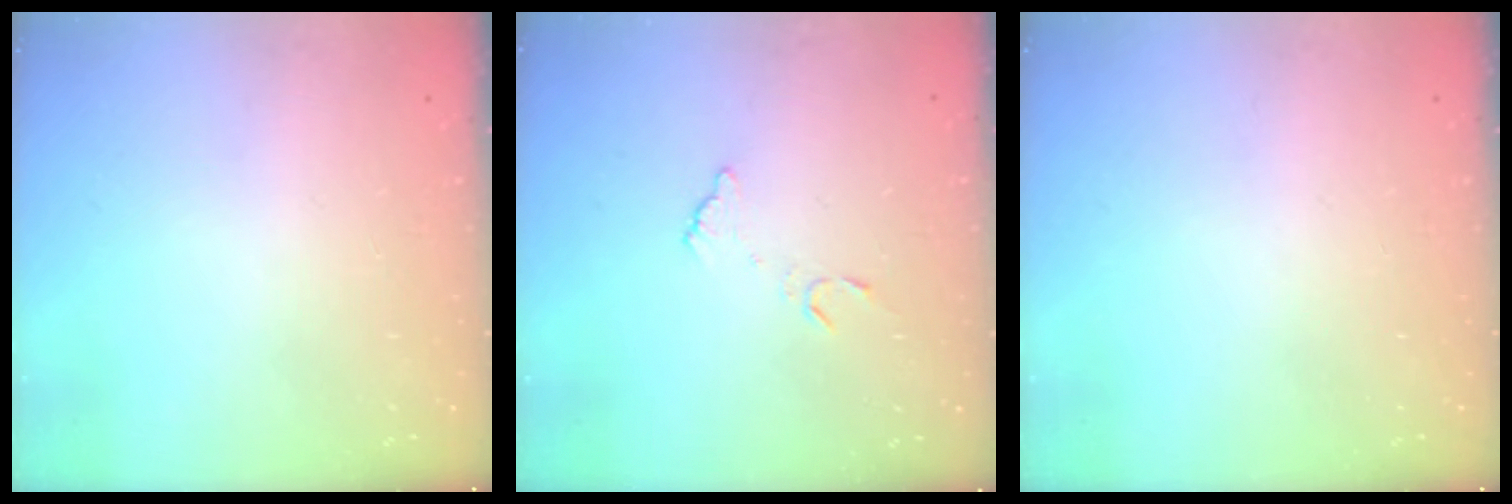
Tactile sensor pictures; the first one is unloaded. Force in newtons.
{"total": 4.2, "press": 4.2, "slide": 0.2}
{"total": 0.0}